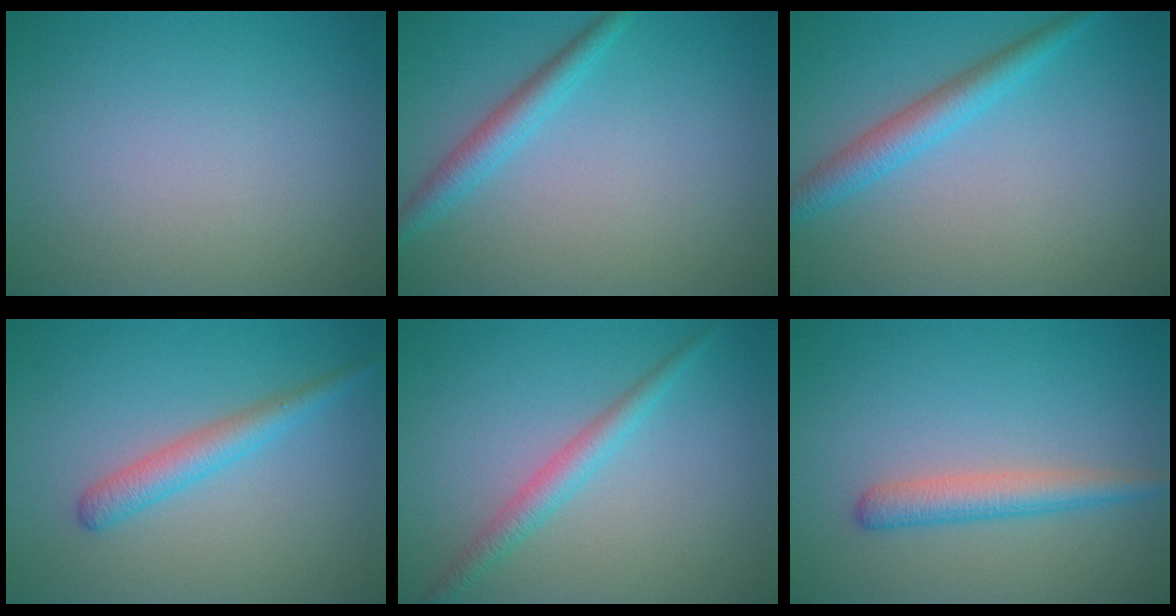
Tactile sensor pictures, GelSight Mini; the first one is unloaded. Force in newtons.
{"total": 2.4, "press": 2.4, "slide": 0.1}
{"total": 3.0, "press": 3.0, "slide": 0.2}
{"total": 2.7, "press": 2.7, "slide": 0.0}
{"total": 2.4, "press": 2.3, "slide": 0.2}
{"total": 2.8, "press": 2.8, "slide": 0.1}